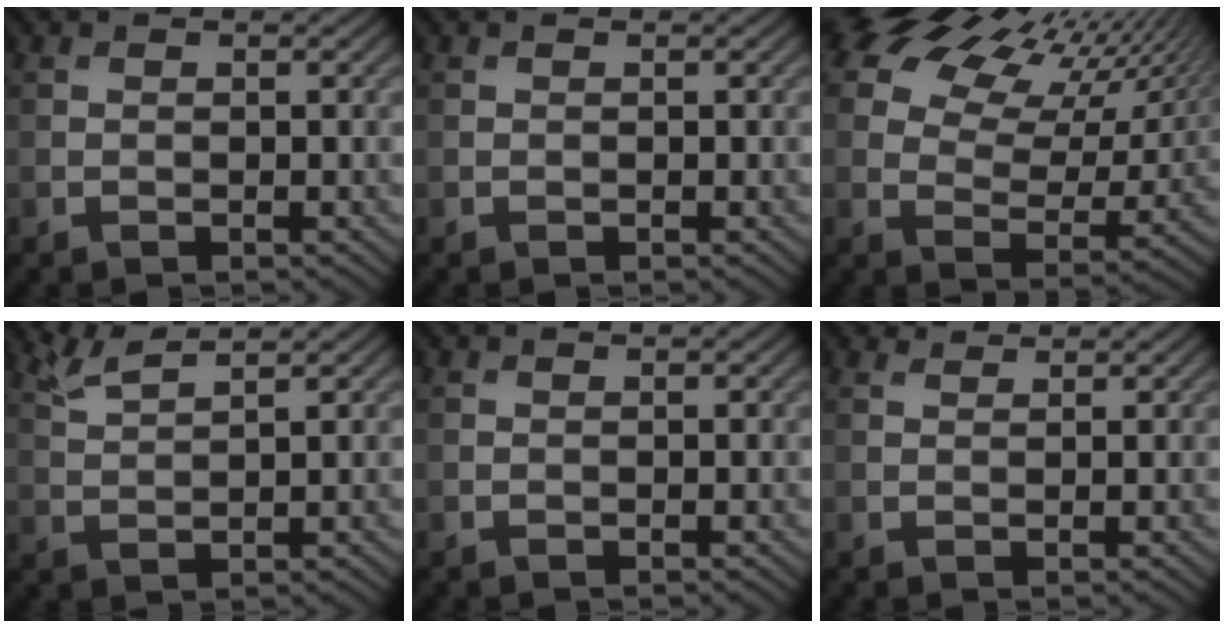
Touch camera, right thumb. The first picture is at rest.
{"total": 0.0}
{"total": 16.6, "force": [11.4, 6.9, 9.9], "torque": [-0.202, 0.050, 0.170]}
{"total": 3.2, "force": [2.9, 0.0, 1.5], "torque": [-0.042, 0.008, 0.068]}
{"total": 0.0}
{"total": 1.7, "force": [1.6, 0.3, 0.4], "torque": [-0.019, 0.006, 0.033]}